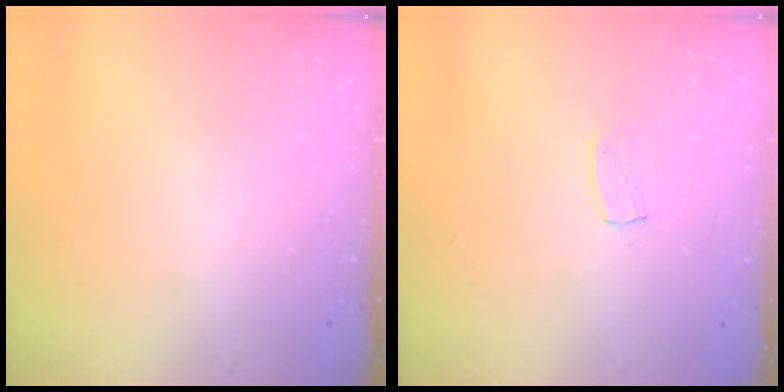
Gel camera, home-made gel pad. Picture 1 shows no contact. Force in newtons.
{"total": 3.7, "press": 3.7, "slide": 0.2}